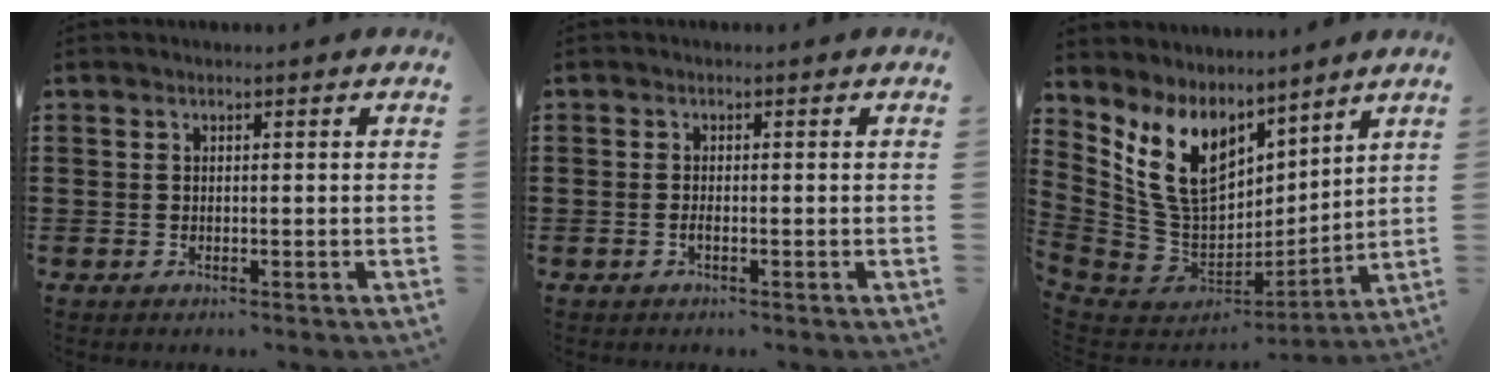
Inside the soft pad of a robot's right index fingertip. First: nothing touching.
{"total": 0.8, "force": [-0.4, 0.0, 0.7], "torque": [-0.014, -0.007, -0.006]}
{"total": 12.6, "force": [5.9, 8.3, 7.4], "torque": [-0.192, -0.017, 0.118]}